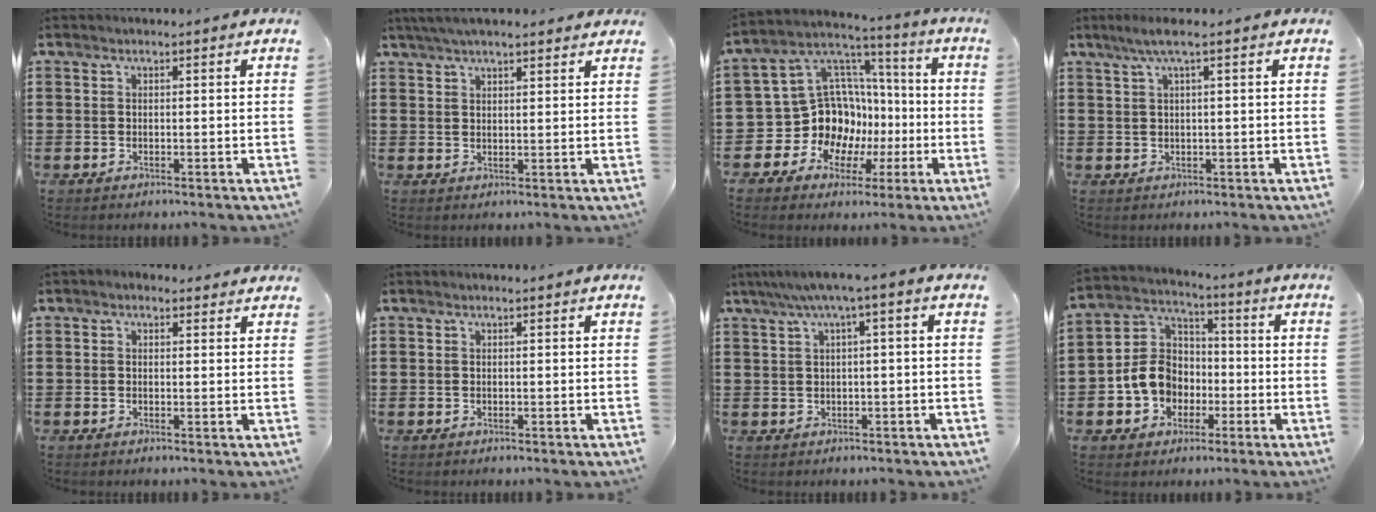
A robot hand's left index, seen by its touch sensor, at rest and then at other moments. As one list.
[{"total": 3.9, "force": [3.4, 0.5, 1.8], "torque": [-0.042, 0.003, 0.063]}, {"total": 13.1, "force": [-2.6, 12.1, 4.0], "torque": [-0.128, -0.013, -0.030]}, {"total": 2.5, "force": [1.0, -0.1, 2.3], "torque": [-0.044, 0.000, 0.016]}, {"total": 1.0, "force": [0.5, 0.8, 0.4], "torque": [-0.010, 0.007, 0.008]}, {"total": 0.0}, {"total": 3.2, "force": [0.1, 0.1, 3.2], "torque": [-0.059, 0.000, -0.003]}, {"total": 8.7, "force": [-2.5, 7.5, 3.7], "torque": [-0.114, 0.020, -0.053]}]